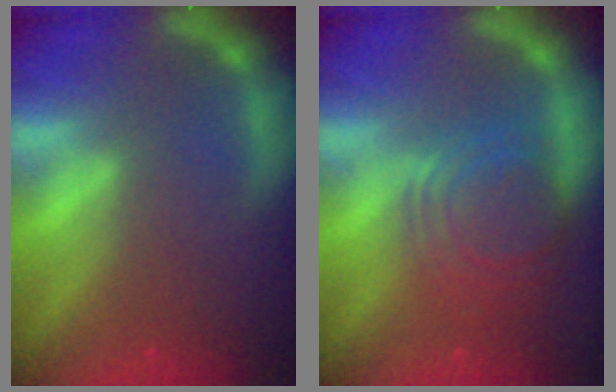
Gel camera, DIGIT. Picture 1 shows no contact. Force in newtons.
{"total": 8.1}